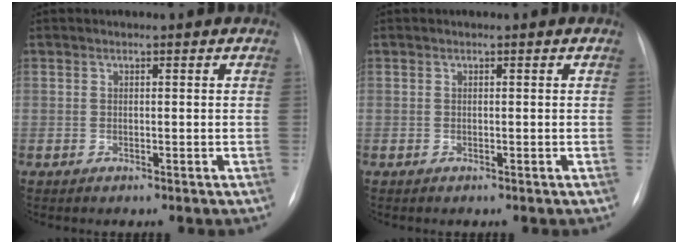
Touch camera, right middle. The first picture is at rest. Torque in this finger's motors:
{"motor_torque": [-0.10, -0.19, -0.08, 0.00]}